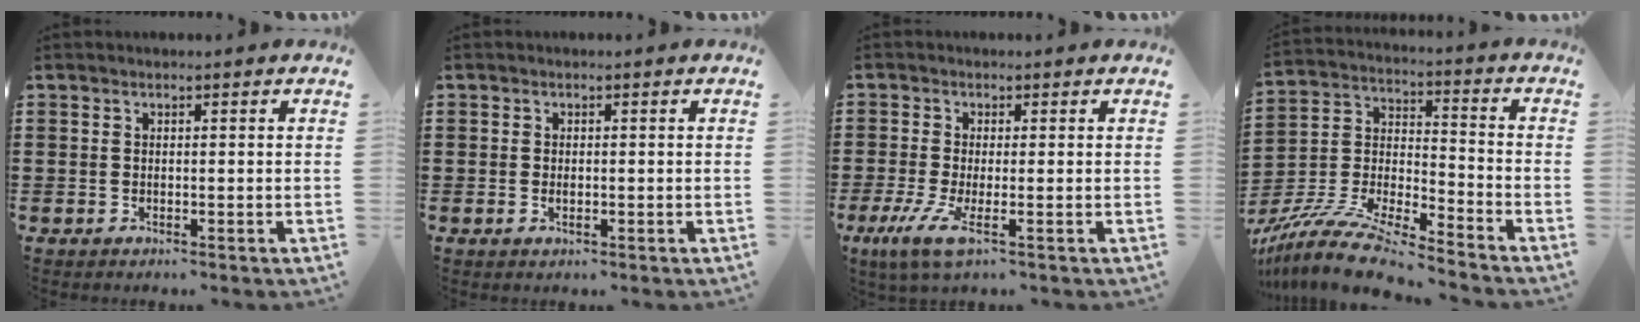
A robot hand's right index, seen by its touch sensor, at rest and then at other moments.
{"total": 0.9, "force": [-0.1, 0.3, 0.9], "torque": [-0.019, -0.004, -0.001]}
{"total": 4.4, "force": [-1.7, 0.6, 4.0], "torque": [-0.091, -0.017, -0.030]}
{"total": 11.5, "force": [-10.5, 1.0, 4.7], "torque": [-0.102, 0.010, -0.211]}